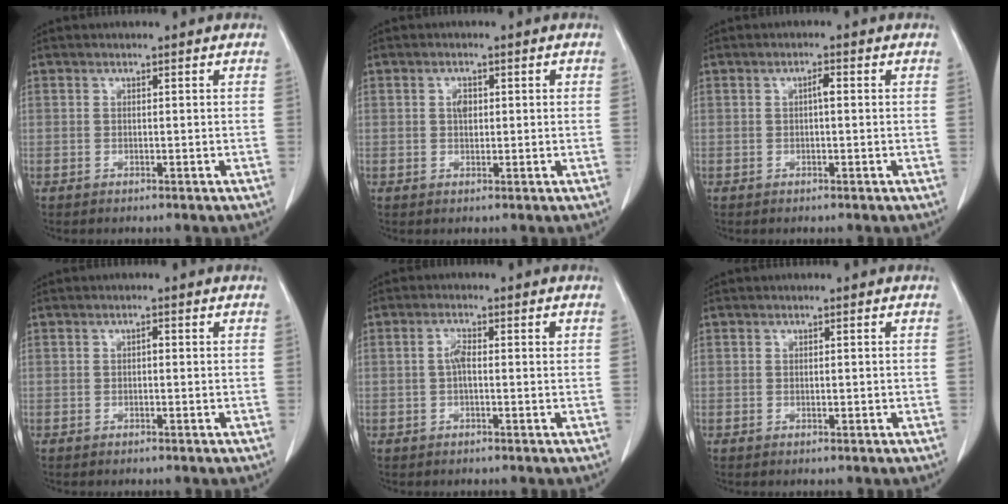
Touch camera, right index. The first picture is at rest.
{"total": 2.0, "force": [0.4, 1.3, 1.5], "torque": [-0.026, 0.004, 0.007]}
{"total": 1.4, "force": [0.1, 0.3, 1.4], "torque": [-0.023, 0.004, 0.001]}
{"total": 0.6, "force": [0.0, 0.3, 0.5], "torque": [-0.009, 0.003, -0.001]}
{"total": 3.1, "force": [0.3, 1.0, 2.9], "torque": [-0.058, 0.015, 0.007]}
{"total": 0.7, "force": [0.0, 0.3, 0.6], "torque": [-0.012, -0.002, 0.003]}